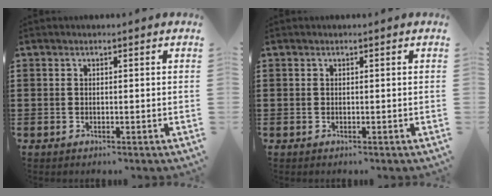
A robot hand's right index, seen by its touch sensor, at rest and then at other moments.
{"total": 0.0}